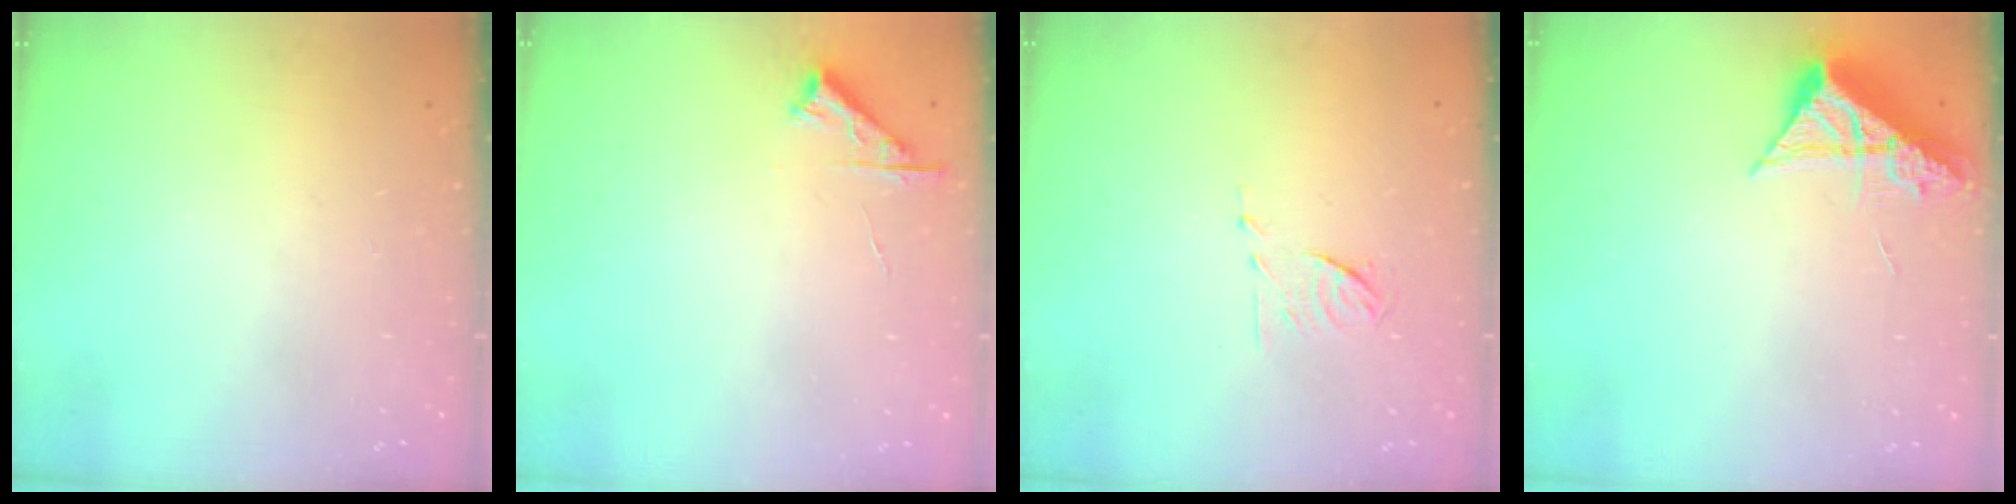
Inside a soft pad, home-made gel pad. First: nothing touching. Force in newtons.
{"total": 4.7, "press": 4.6, "slide": 0.6}
{"total": 5.5, "press": 5.4, "slide": 1.1}
{"total": 8.4, "press": 8.4, "slide": 0.8}